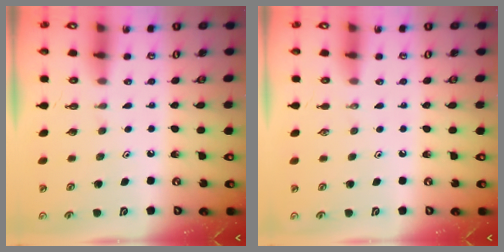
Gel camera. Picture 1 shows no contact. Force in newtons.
{"total": 0.0}